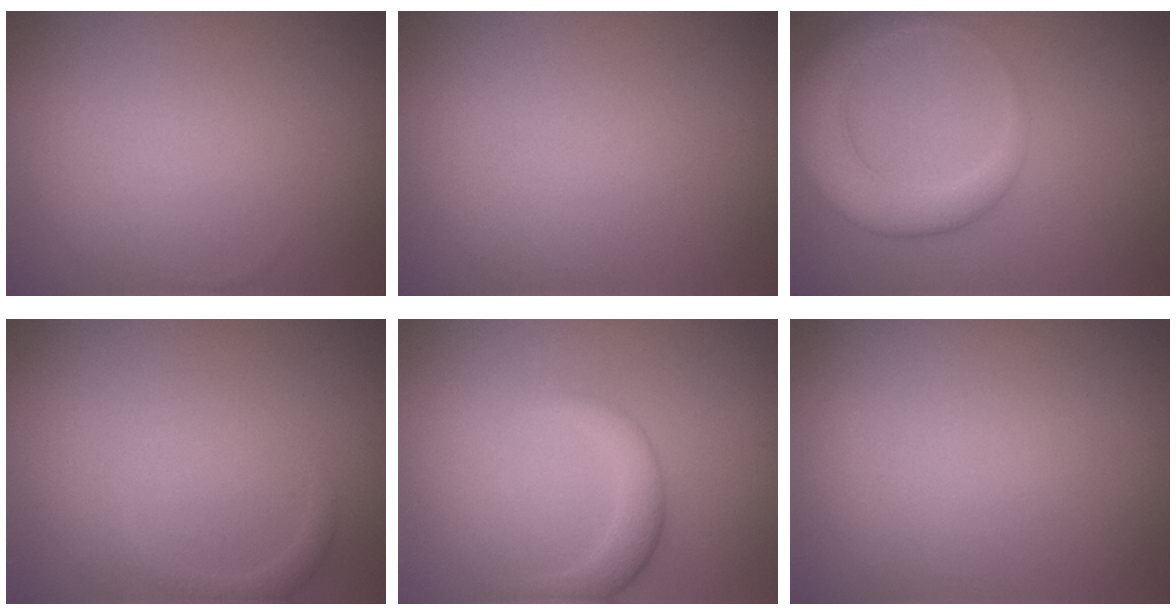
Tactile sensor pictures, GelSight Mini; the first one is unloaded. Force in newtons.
{"total": 0.0}
{"total": 4.9, "press": 4.9, "slide": 0.2}
{"total": 1.2, "press": 1.2, "slide": 0.2}
{"total": 2.7, "press": 2.7, "slide": 0.2}
{"total": 0.0}